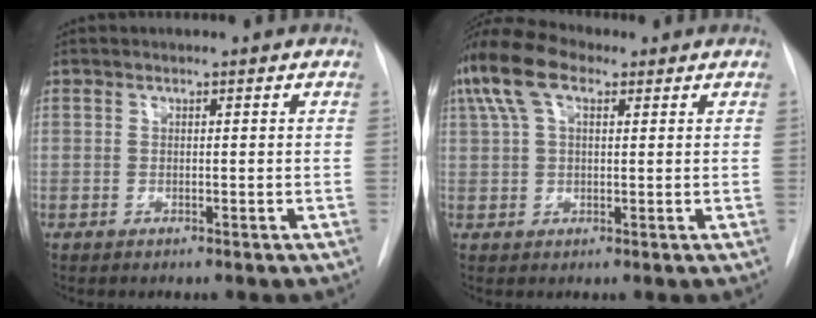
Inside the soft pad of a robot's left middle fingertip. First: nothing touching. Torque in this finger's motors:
{"motor_torque": [1.07, -1.07, 0.57, 0.17]}